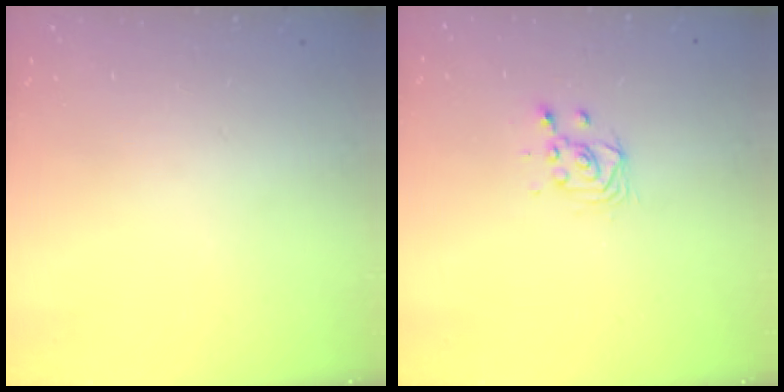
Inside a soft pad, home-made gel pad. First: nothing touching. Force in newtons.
{"total": 3.3, "press": 3.3, "slide": 0.4}